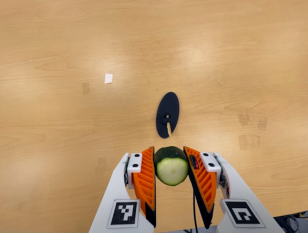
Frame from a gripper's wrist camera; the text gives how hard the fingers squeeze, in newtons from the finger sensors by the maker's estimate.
{"total": 10.0, "left": 8.8, "right": 11.3}